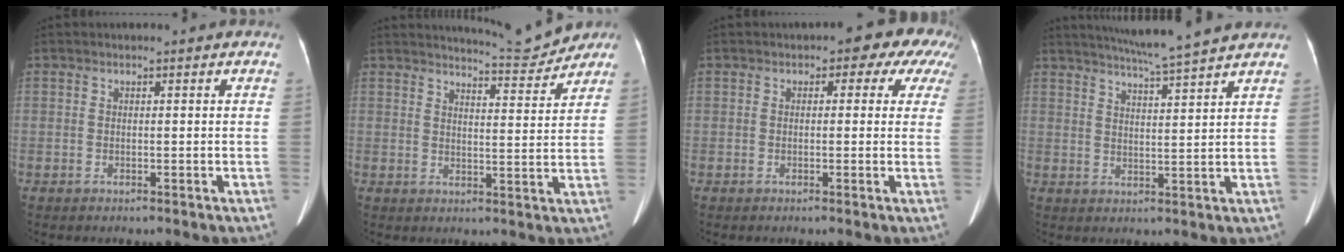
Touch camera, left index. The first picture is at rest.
{"total": 6.7, "force": [6.7, -0.1, 0.7], "torque": [-0.019, -0.015, 0.090]}
{"total": 5.9, "force": [3.0, 3.8, 3.4], "torque": [-0.022, 0.019, 0.018]}
{"total": 10.3, "force": [9.1, -1.6, 4.6], "torque": [-0.078, 0.003, 0.129]}